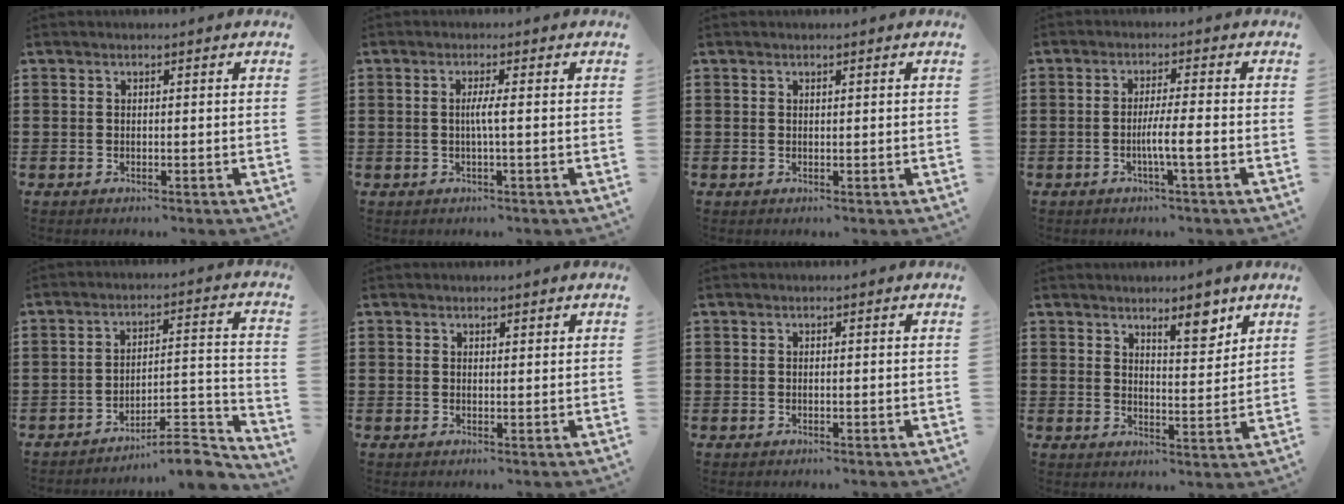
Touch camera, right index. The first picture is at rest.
{"total": 2.4, "force": [-0.3, -0.3, 2.3], "torque": [-0.044, -0.008, -0.009]}
{"total": 0.0}
{"total": 4.2, "force": [-1.3, -0.1, 4.0], "torque": [-0.078, -0.009, -0.028]}
{"total": 8.0, "force": [-7.1, 1.1, 3.5], "torque": [-0.046, 0.006, -0.136]}
{"total": 0.7, "force": [0.6, 0.3, 0.1], "torque": [-0.003, 0.002, 0.011]}
{"total": 0.0}
{"total": 5.5, "force": [4.3, 1.6, 3.2], "torque": [-0.038, -0.013, 0.068]}